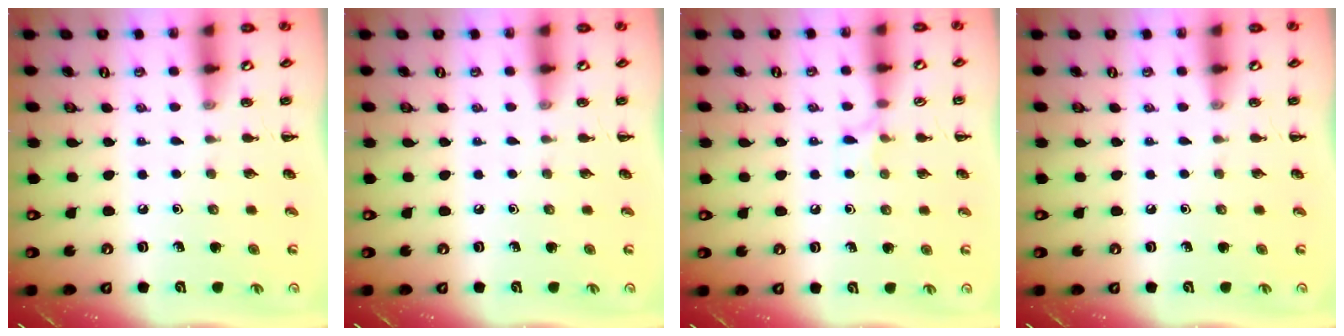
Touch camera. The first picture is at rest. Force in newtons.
{"total": 0.0}
{"total": 4.8, "press": 4.5, "slide": 1.7}
{"total": 0.0}